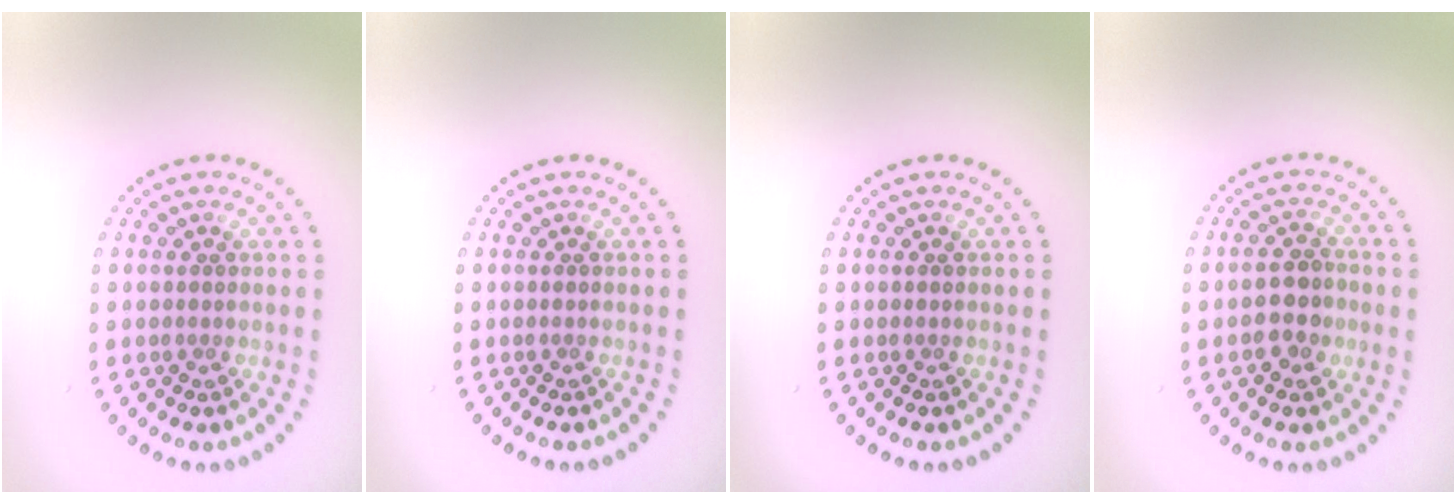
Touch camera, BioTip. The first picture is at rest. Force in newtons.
{"total": 0.0}
{"total": 0.0}
{"total": 2.8, "press": 2.8, "slide": 0.4}